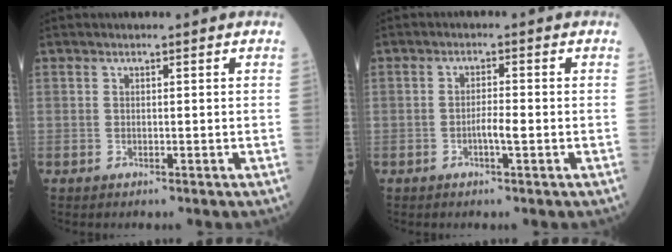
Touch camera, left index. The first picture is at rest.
{"total": 2.2, "force": [-0.9, 0.1, 2.0], "torque": [-0.035, 0.001, -0.016]}